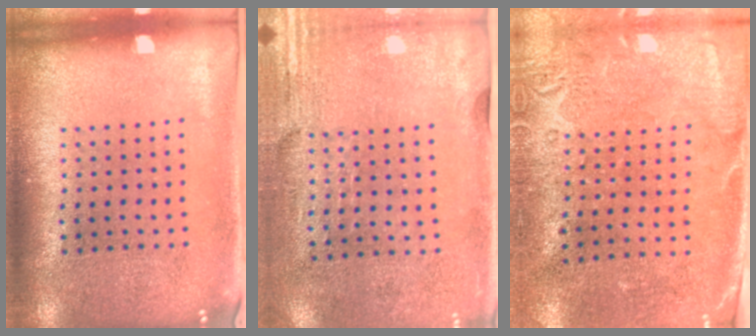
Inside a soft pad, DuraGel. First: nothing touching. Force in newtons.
{"total": 2.9, "press": 2.5, "slide": 1.5}
{"total": 2.7, "press": 2.2, "slide": 1.6}